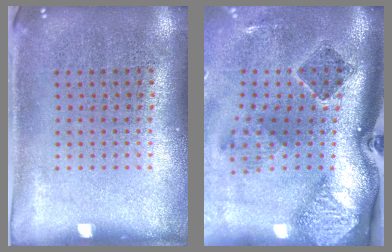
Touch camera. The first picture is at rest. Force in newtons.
{"total": 2.5, "press": 1.7, "slide": 1.8}